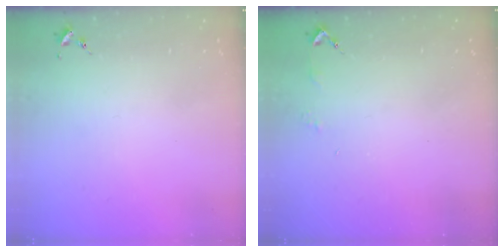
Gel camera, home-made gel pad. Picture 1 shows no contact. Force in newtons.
{"total": 2.9, "press": 2.8, "slide": 0.3}